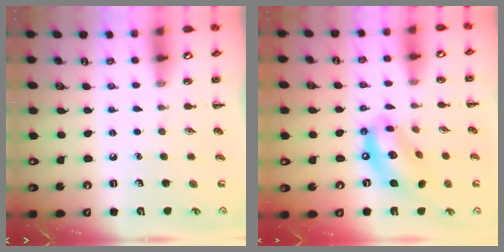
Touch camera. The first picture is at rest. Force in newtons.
{"total": 14.0, "press": 13.6, "slide": 3.5}